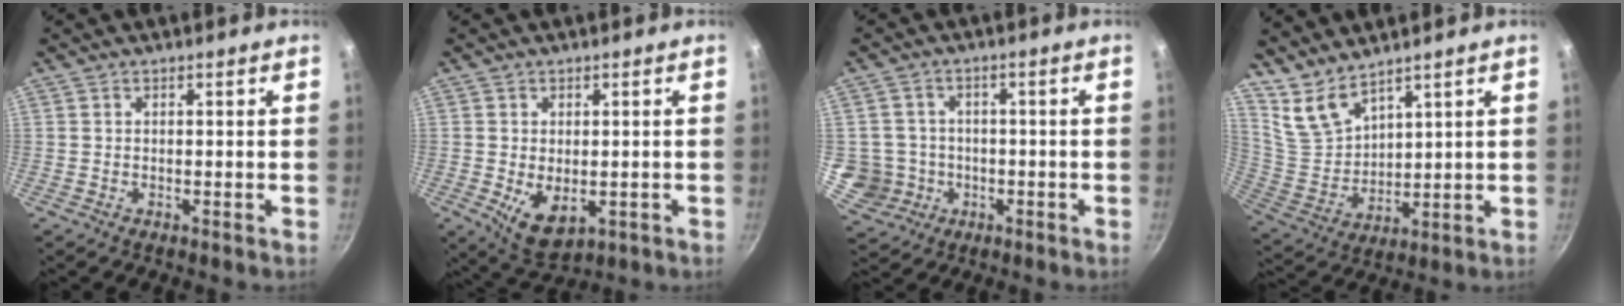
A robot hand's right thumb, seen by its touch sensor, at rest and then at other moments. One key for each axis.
{"total": 7.2, "fx": -1.1, "fy": 4.6, "fz": 5.4, "tx": -0.082, "ty": -0.017, "tz": -0.001}
{"total": 7.2, "fx": -1.4, "fy": 6.9, "fz": 1.4, "tx": -0.002, "ty": 0.017, "tz": -0.015}
{"total": 8.6, "fx": 6.8, "fy": 3.2, "fz": 4.0, "tx": -0.068, "ty": -0.053, "tz": 0.154}